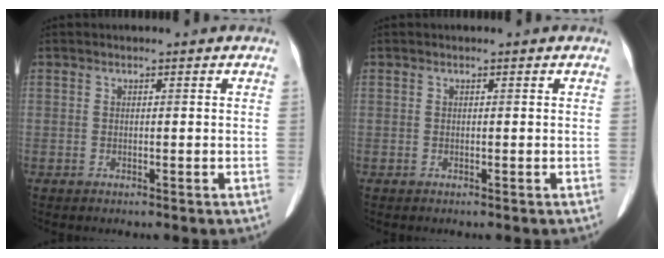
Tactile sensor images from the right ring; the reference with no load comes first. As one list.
[{"total": 0.0}]